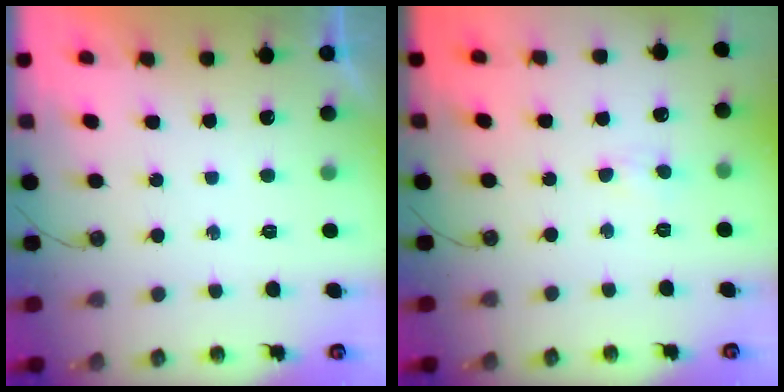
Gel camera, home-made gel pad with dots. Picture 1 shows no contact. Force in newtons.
{"total": 4.1, "press": 4.1, "slide": 0.7}